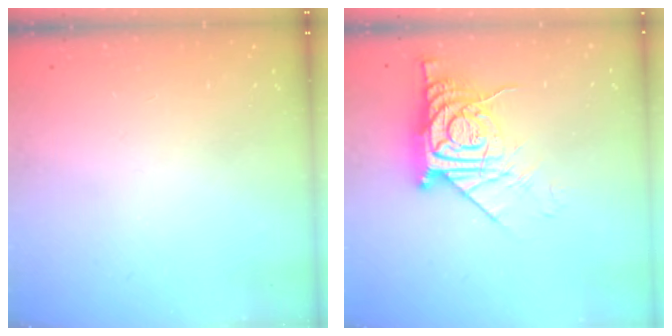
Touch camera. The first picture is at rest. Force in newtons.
{"total": 14.3, "press": 14.2, "slide": 1.6}